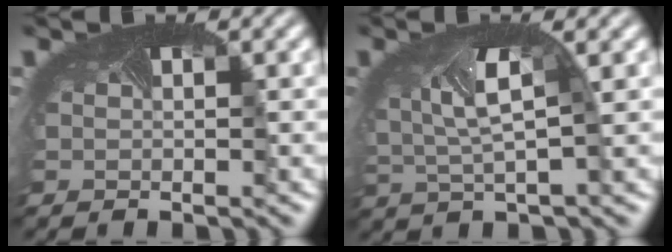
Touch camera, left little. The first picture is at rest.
{"total": 4.1, "force": [0.7, 1.7, 3.7], "torque": [-0.096, 0.001, 0.010]}